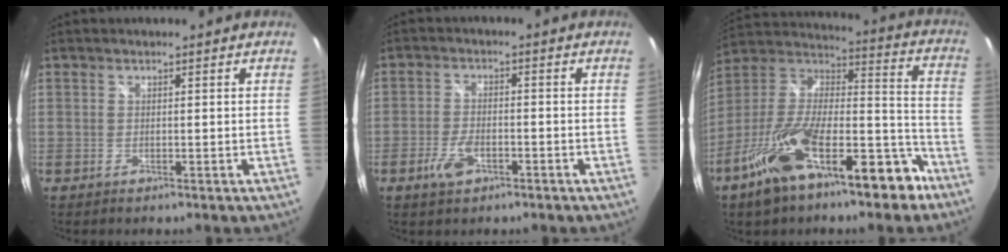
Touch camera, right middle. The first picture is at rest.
{"total": 5.2, "force": [-2.8, 2.6, 3.5], "torque": [-0.083, -0.003, -0.050]}
{"total": 24.2, "force": [-13.9, 9.3, 17.5], "torque": [-0.292, 0.006, -0.229]}